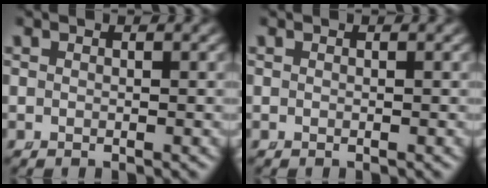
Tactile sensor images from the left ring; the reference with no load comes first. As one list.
[{"total": 0.0}]